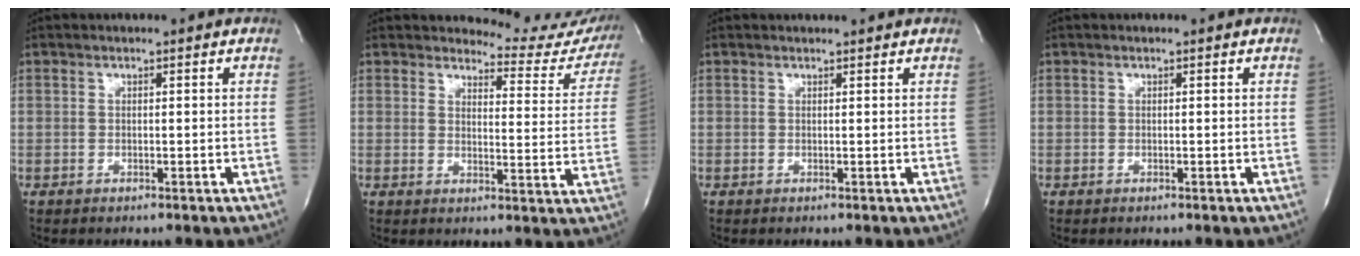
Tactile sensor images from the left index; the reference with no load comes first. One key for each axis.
{"total": 12.5, "fx": 12.3, "fy": 2.2, "fz": 0.3, "tx": 0.016, "ty": -0.081, "tz": 0.116}
{"total": 1.6, "fx": 1.5, "fy": 0.3, "fz": 0.1, "tx": -0.013, "ty": 0.009, "tz": 0.017}
{"total": 0.0}